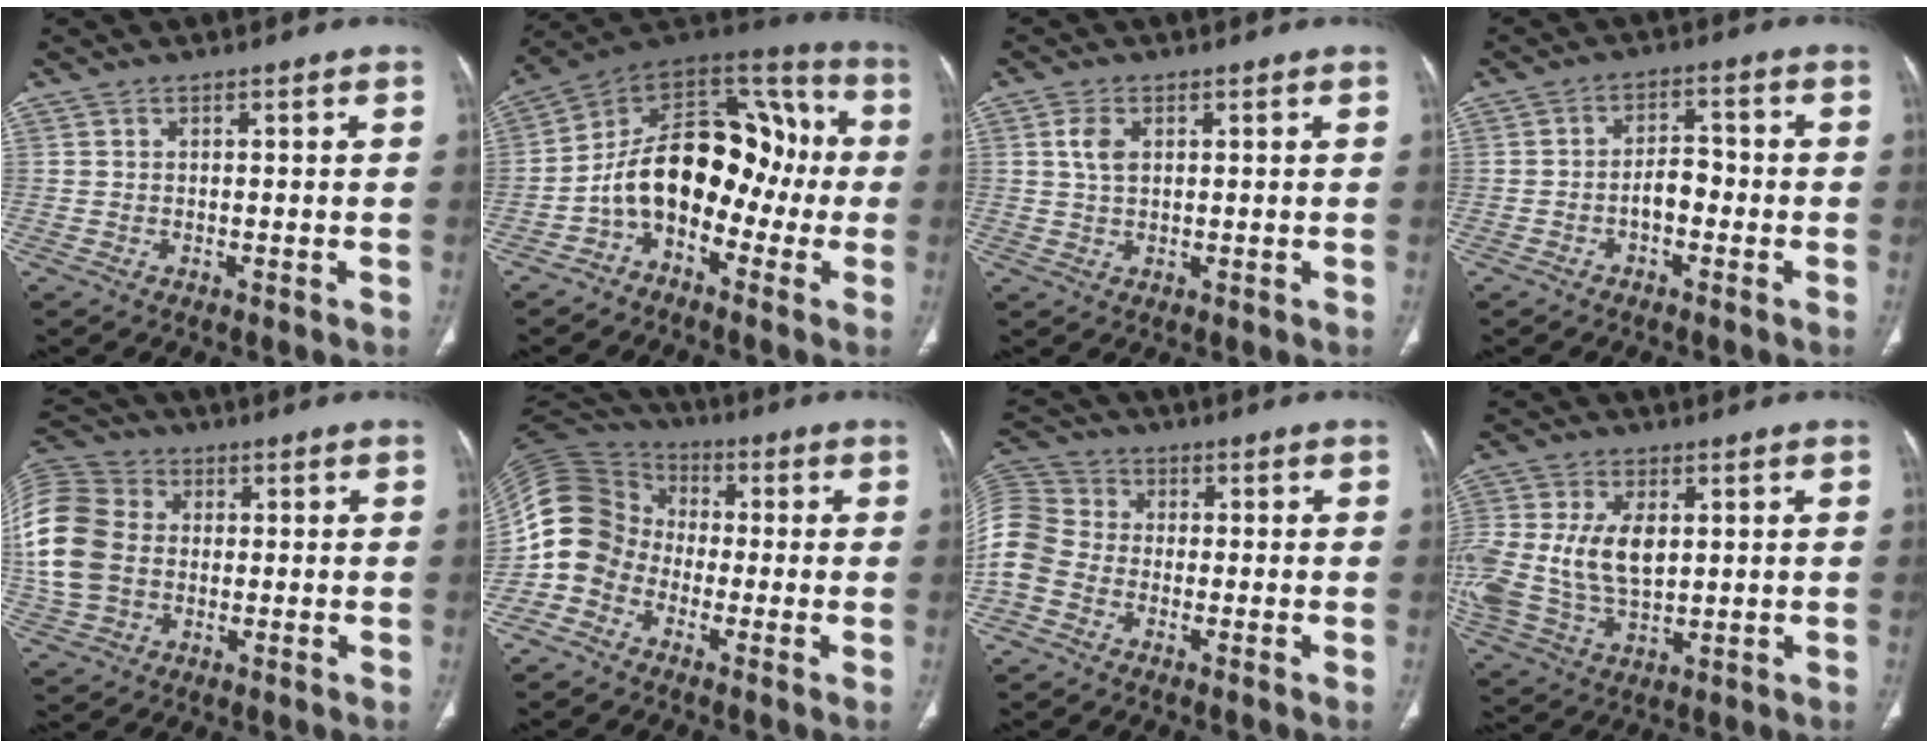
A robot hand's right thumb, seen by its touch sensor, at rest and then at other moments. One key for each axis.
{"total": 18.0, "fx": -3.5, "fy": 11.9, "fz": 13.1, "tx": -0.161, "ty": 0.088, "tz": -0.070}
{"total": 3.4, "fx": 1.0, "fy": 2.1, "fz": 2.6, "tx": -0.051, "ty": 0.001, "tz": 0.020}
{"total": 4.1, "fx": -1.4, "fy": 2.6, "fz": 2.8, "tx": -0.034, "ty": 0.026, "tz": -0.029}
{"total": 20.5, "fx": 0.9, "fy": 16.6, "fz": 12.1, "tx": -0.293, "ty": 0.031, "tz": 0.020}
{"total": 12.4, "fx": -3.5, "fy": 10.6, "fz": 5.4, "tx": -0.103, "ty": 0.056, "tz": -0.085}
{"total": 11.9, "fx": -2.9, "fy": 9.6, "fz": 6.3, "tx": -0.141, "ty": 0.029, "tz": -0.071}
{"total": 16.7, "fx": 1.7, "fy": 10.2, "fz": 13.0, "tx": -0.298, "ty": -0.008, "tz": 0.044}